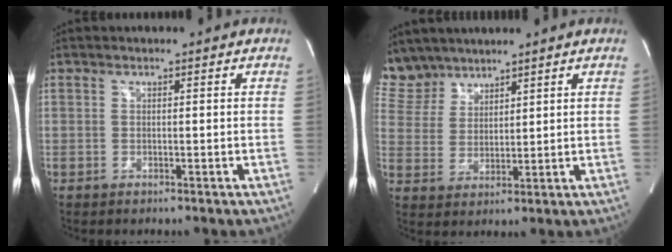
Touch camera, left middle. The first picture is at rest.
{"total": 6.7, "force": [6.1, 2.8, 0.2], "torque": [-0.010, 0.008, 0.137]}